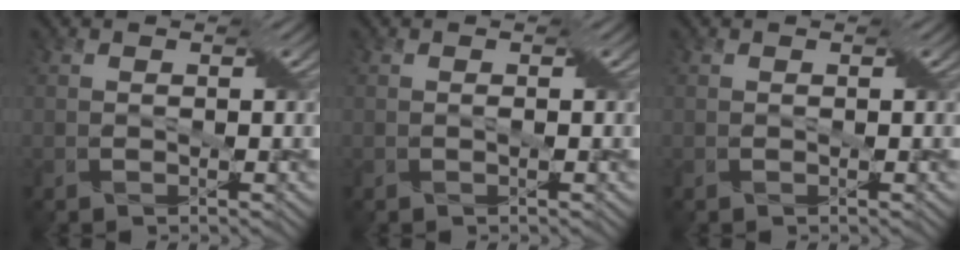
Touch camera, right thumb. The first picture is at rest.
{"total": 0.0}
{"total": 0.0}